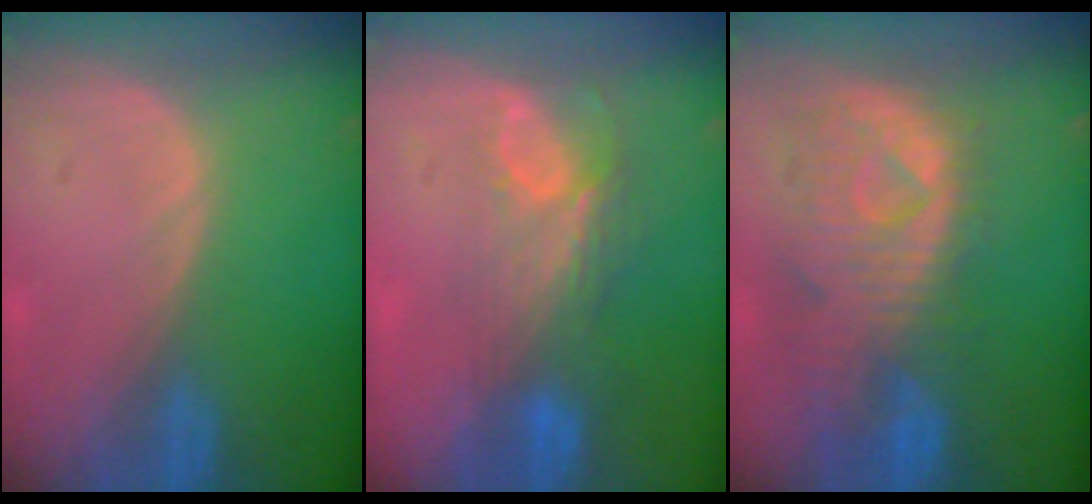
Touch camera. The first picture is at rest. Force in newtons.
{"total": 7.6, "press": 6.6, "slide": 3.7}
{"total": 10.9, "press": 9.6, "slide": 5.2}